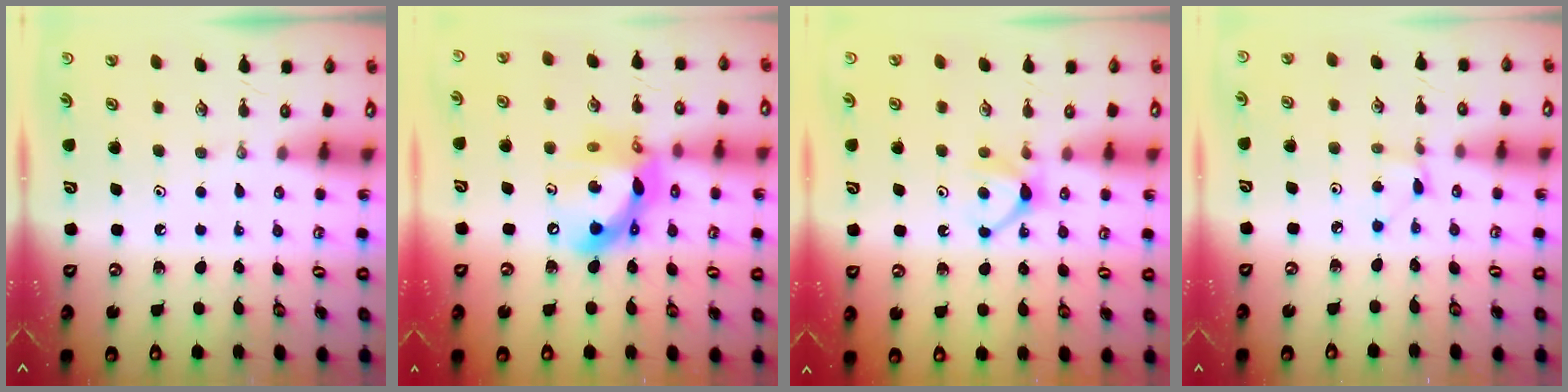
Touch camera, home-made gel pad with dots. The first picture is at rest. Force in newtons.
{"total": 14.6, "press": 14.6, "slide": 1.6}
{"total": 4.6, "press": 4.5, "slide": 0.6}
{"total": 1.3, "press": 1.2, "slide": 0.1}